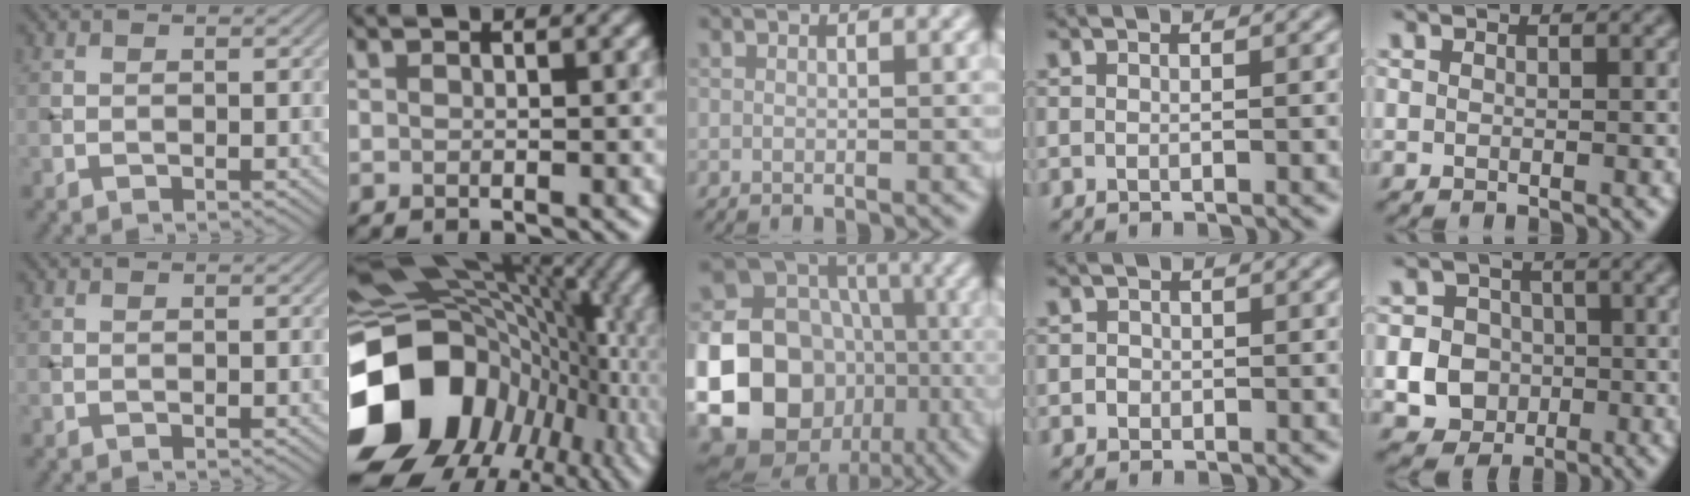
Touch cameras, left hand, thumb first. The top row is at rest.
{"index": {"total": 18.4, "force": [-3.1, 14.7, 10.7], "torque": [-0.236, -0.005, -0.046]}, "middle": {"total": 23.3, "force": [-5.8, 20.7, 9.0], "torque": [-0.203, -0.032, -0.129]}, "ring": {"total": 0.8, "force": [-0.1, 0.8, 0.1], "torque": [0.003, -0.002, -0.004]}, "little": {"total": 7.9, "force": [-2.2, 7.2, 2.3], "torque": [-0.039, -0.002, -0.064]}}